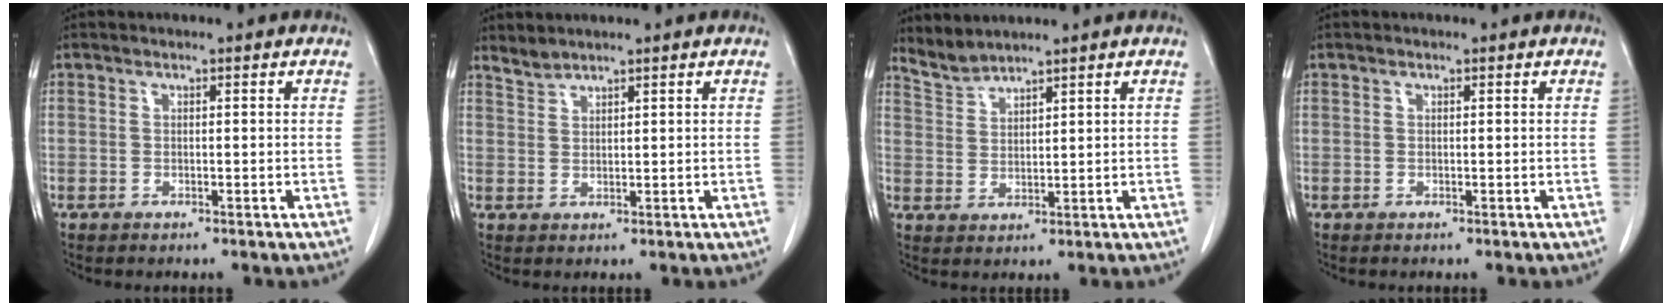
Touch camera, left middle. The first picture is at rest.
{"total": 1.8, "force": [1.8, -0.1, 0.0], "torque": [-0.002, 0.003, 0.041]}
{"total": 3.3, "force": [3.3, -0.2, -0.2], "torque": [-0.001, 0.000, 0.073]}
{"total": 0.0}